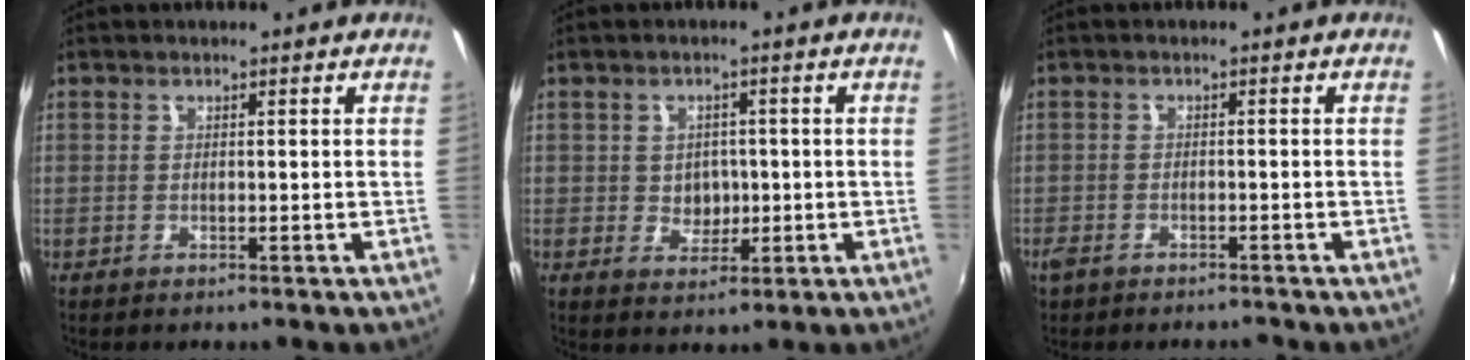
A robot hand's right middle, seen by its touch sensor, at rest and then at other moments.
{"total": 4.2, "force": [-0.2, 3.8, 1.8], "torque": [-0.029, 0.005, 0.000]}
{"total": 3.9, "force": [-3.1, 1.9, 1.3], "torque": [-0.043, -0.009, -0.053]}